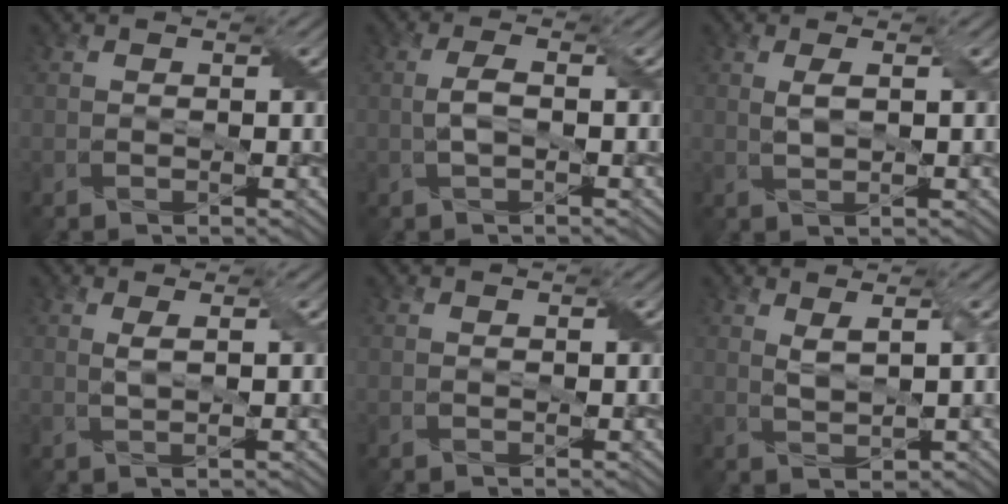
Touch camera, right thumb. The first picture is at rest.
{"total": 2.3, "force": [-0.3, 0.8, 2.1], "torque": [-0.053, 0.007, -0.006]}
{"total": 2.0, "force": [0.6, 0.5, 1.9], "torque": [-0.045, 0.002, 0.015]}
{"total": 1.7, "force": [0.5, 0.2, 1.6], "torque": [-0.035, 0.005, 0.010]}
{"total": 0.0}
{"total": 2.1, "force": [1.1, 0.5, 1.7], "torque": [-0.042, -0.002, 0.026]}